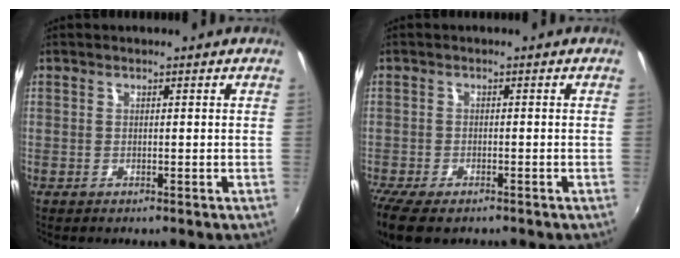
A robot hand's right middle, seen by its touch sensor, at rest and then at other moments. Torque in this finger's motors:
{"motor_torque": [1.12, -1.02, 0.21, 0.10]}